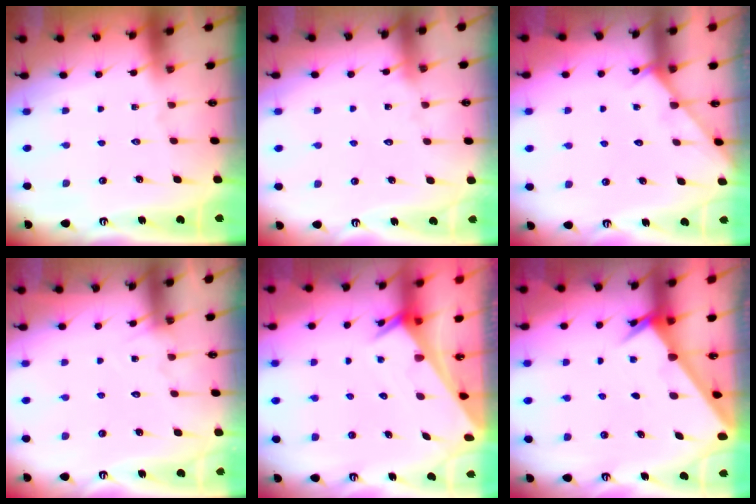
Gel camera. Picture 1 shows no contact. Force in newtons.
{"total": 5.9, "press": 5.9, "slide": 0.5}
{"total": 2.7, "press": 2.7, "slide": 0.3}
{"total": 6.6, "press": 6.6, "slide": 0.5}
{"total": 2.5, "press": 2.5, "slide": 0.1}
{"total": 2.3, "press": 2.3, "slide": 0.3}